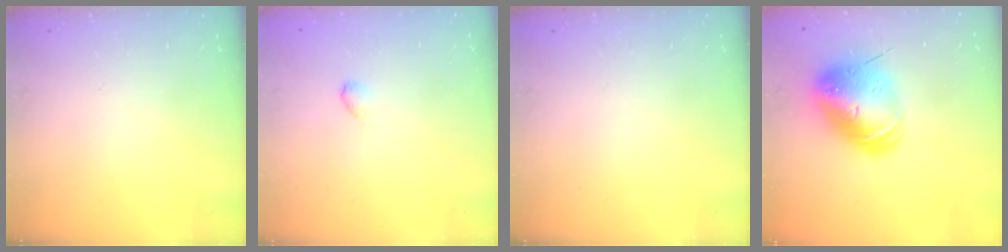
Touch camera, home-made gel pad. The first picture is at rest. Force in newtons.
{"total": 2.9, "press": 2.9, "slide": 0.4}
{"total": 0.0}
{"total": 15.9, "press": 15.7, "slide": 2.9}